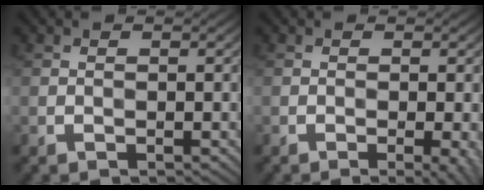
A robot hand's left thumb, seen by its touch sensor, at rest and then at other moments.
{"total": 2.3, "force": [-0.7, 0.4, 2.1], "torque": [-0.030, 0.000, -0.014]}